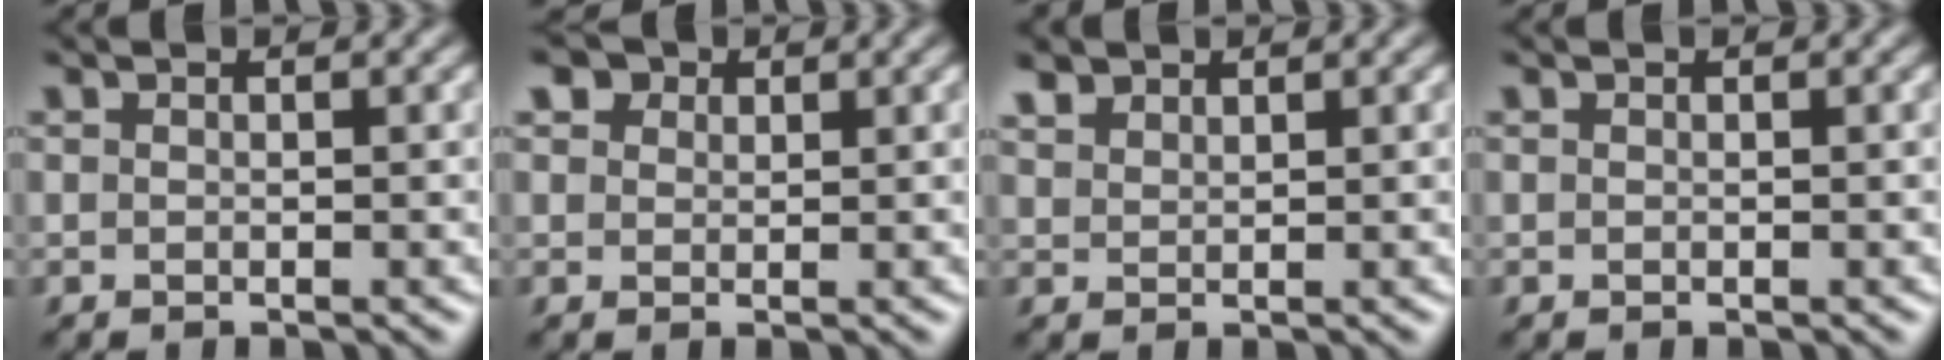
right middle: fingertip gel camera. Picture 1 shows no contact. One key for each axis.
{"total": 3.4, "fx": 2.5, "fy": 2.1, "fz": 1.2, "tx": -0.030, "ty": 0.000, "tz": 0.036}
{"total": 1.7, "fx": 1.6, "fy": 0.7, "fz": 0.3, "tx": -0.009, "ty": 0.004, "tz": 0.035}
{"total": 0.0}